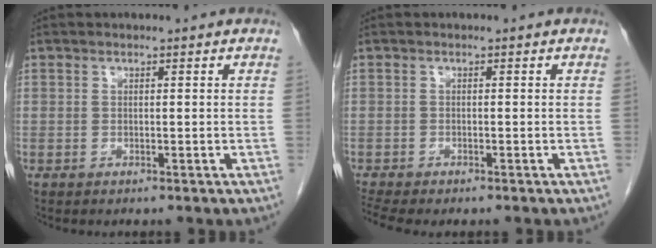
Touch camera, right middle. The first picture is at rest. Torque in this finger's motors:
{"motor_torque": [1.15, -0.80, 0.07, 0.10]}